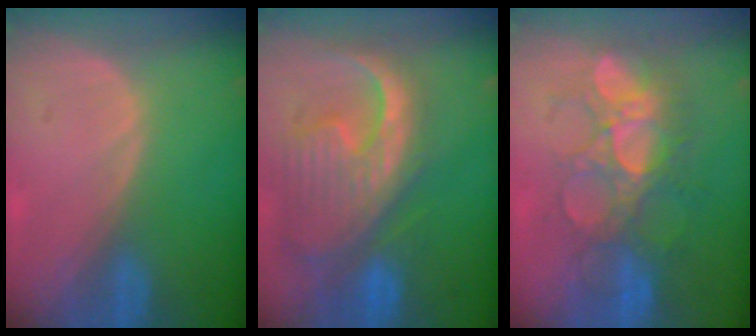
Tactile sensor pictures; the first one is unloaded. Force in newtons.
{"total": 13.0, "press": 11.1, "slide": 6.7}
{"total": 9.1, "press": 8.9, "slide": 1.9}